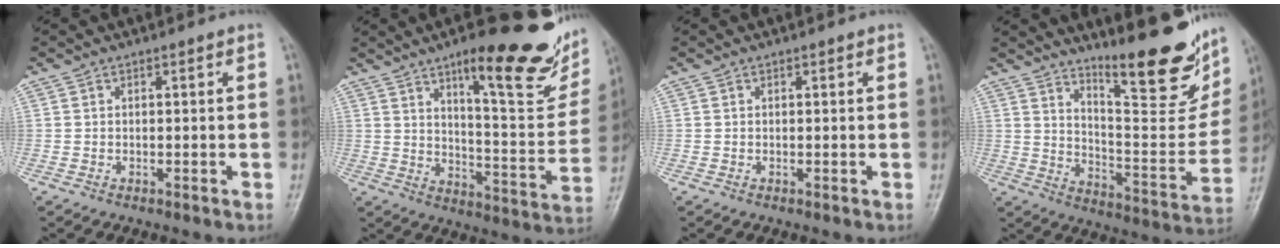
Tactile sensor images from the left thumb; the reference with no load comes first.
{"total": 23.4, "force": [13.6, 6.3, 17.9], "torque": [-0.202, -0.058, 0.199]}
{"total": 0.0}
{"total": 21.9, "force": [15.7, 5.2, 14.3], "torque": [-0.167, -0.111, 0.235]}